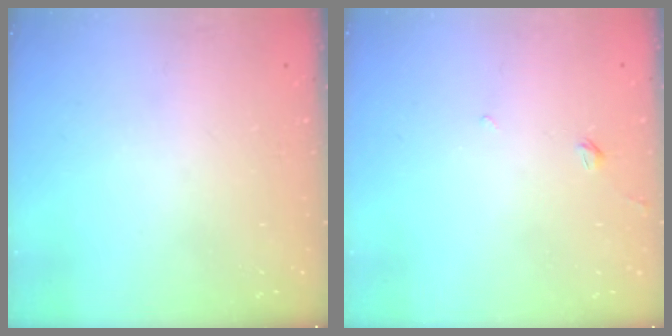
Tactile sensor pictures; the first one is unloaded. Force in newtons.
{"total": 2.0, "press": 1.9, "slide": 0.5}